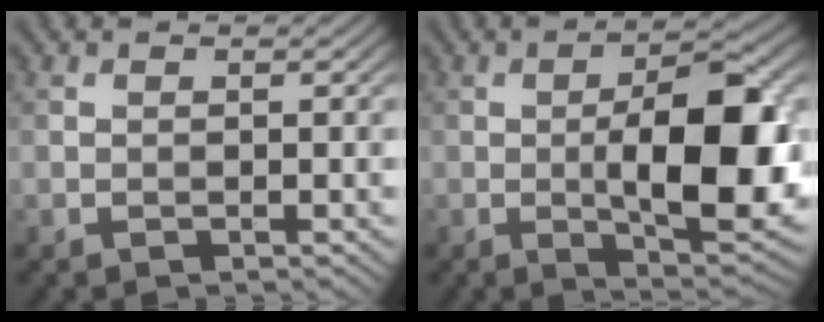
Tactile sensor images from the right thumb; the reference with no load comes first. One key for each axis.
{"total": 13.0, "fx": -1.1, "fy": 4.9, "fz": 12.0, "tx": -0.173, "ty": 0.001, "tz": -0.018}